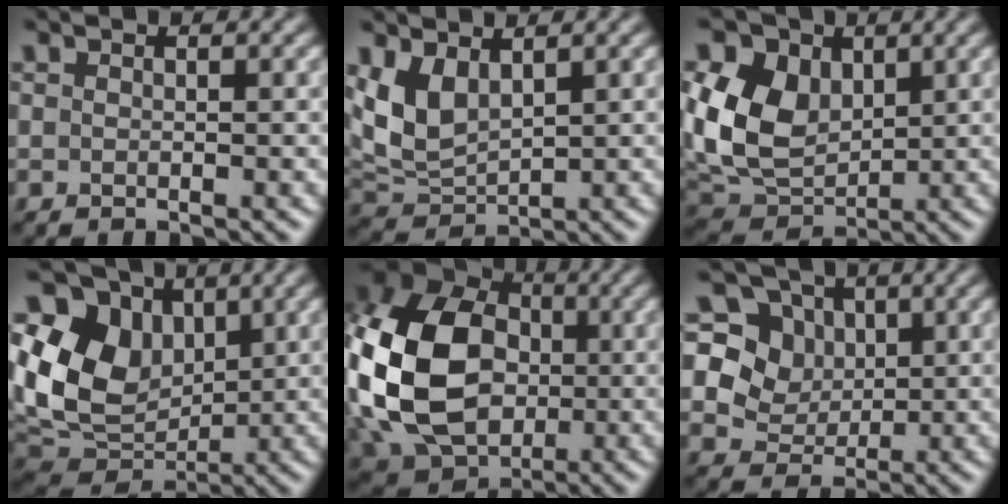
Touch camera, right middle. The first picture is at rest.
{"total": 4.7, "force": [1.6, 2.8, 3.4], "torque": [-0.079, -0.004, 0.038]}
{"total": 10.3, "force": [2.0, 7.6, 6.7], "torque": [-0.177, 0.008, 0.039]}
{"total": 11.8, "force": [2.6, 9.0, 7.2], "torque": [-0.164, 0.005, 0.040]}
{"total": 16.1, "force": [-0.9, 12.1, 10.6], "torque": [-0.254, -0.003, -0.025]}
{"total": 7.1, "force": [2.4, 6.1, 2.8], "torque": [-0.049, 0.003, 0.031]}